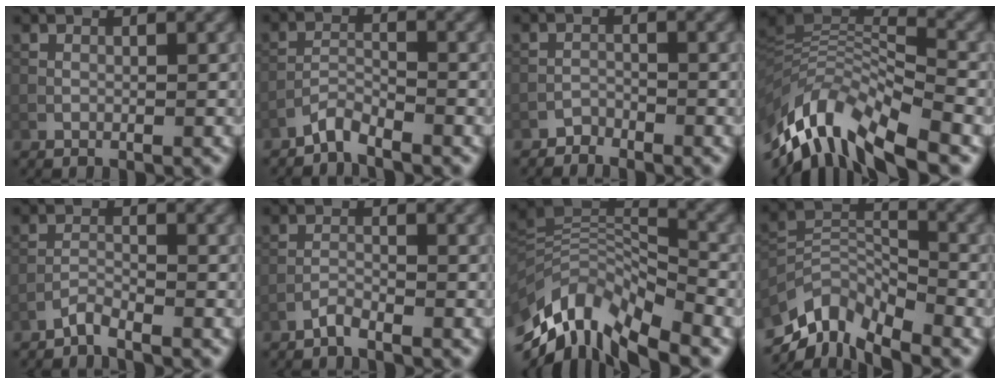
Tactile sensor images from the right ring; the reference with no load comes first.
{"total": 2.0, "force": [-1.9, 0.2, 0.6], "torque": [-0.013, 0.007, -0.043]}
{"total": 1.2, "force": [-1.1, 0.4, 0.0], "torque": [0.002, 0.005, -0.024]}
{"total": 12.1, "force": [-6.7, 4.4, 9.1], "torque": [-0.189, 0.016, -0.124]}
{"total": 1.4, "force": [-1.3, 0.0, 0.4], "torque": [-0.008, 0.005, -0.030]}
{"total": 1.0, "force": [-1.0, 0.0, 0.4], "torque": [-0.008, 0.005, -0.022]}
{"total": 12.3, "force": [-7.4, 5.2, 8.3], "torque": [-0.172, 0.010, -0.131]}
{"total": 8.3, "force": [-6.4, 3.3, 4.1], "torque": [-0.072, -0.005, -0.130]}